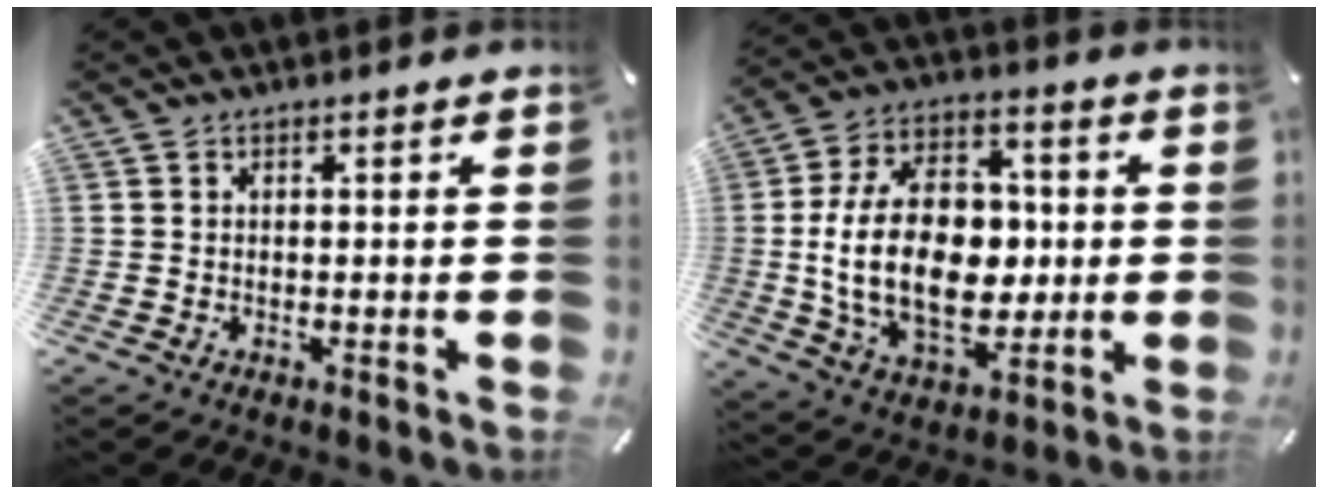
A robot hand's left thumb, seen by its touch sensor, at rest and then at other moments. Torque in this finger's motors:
{"motor_torque": [2.15, 2.69, 1.11, -0.53, 0.86]}